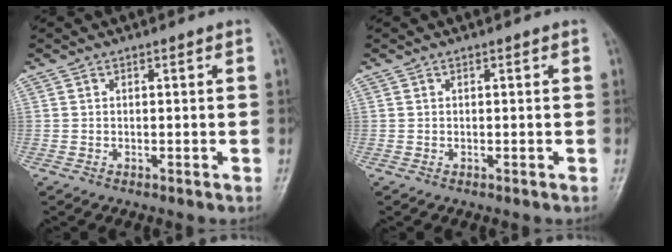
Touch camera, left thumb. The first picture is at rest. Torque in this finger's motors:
{"motor_torque": [0.00, 0.00, -0.02, -0.03, 0.00]}